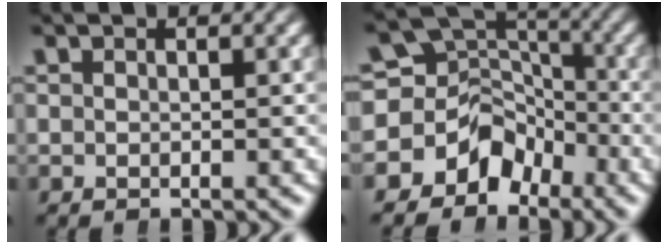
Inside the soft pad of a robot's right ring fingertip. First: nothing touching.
{"total": 11.1, "force": [-1.5, 10.0, 4.7], "torque": [-0.100, -0.032, -0.028]}